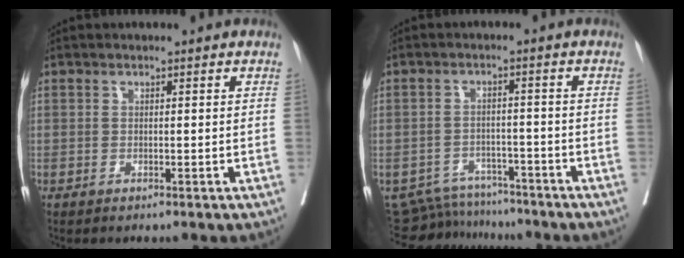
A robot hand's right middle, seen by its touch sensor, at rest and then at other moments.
{"total": 8.3, "force": [-8.0, 2.0, -0.2], "torque": [0.000, 0.010, -0.120]}